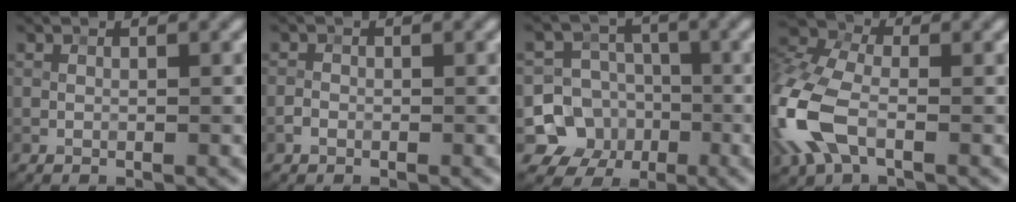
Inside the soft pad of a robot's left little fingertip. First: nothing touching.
{"total": 0.9, "force": [-0.5, 0.7, 0.4], "torque": [-0.007, 0.002, -0.012]}
{"total": 8.7, "force": [-2.9, 8.1, 1.7], "torque": [-0.016, -0.006, -0.078]}
{"total": 8.4, "force": [-2.3, 5.1, 6.3], "torque": [-0.171, 0.000, -0.062]}